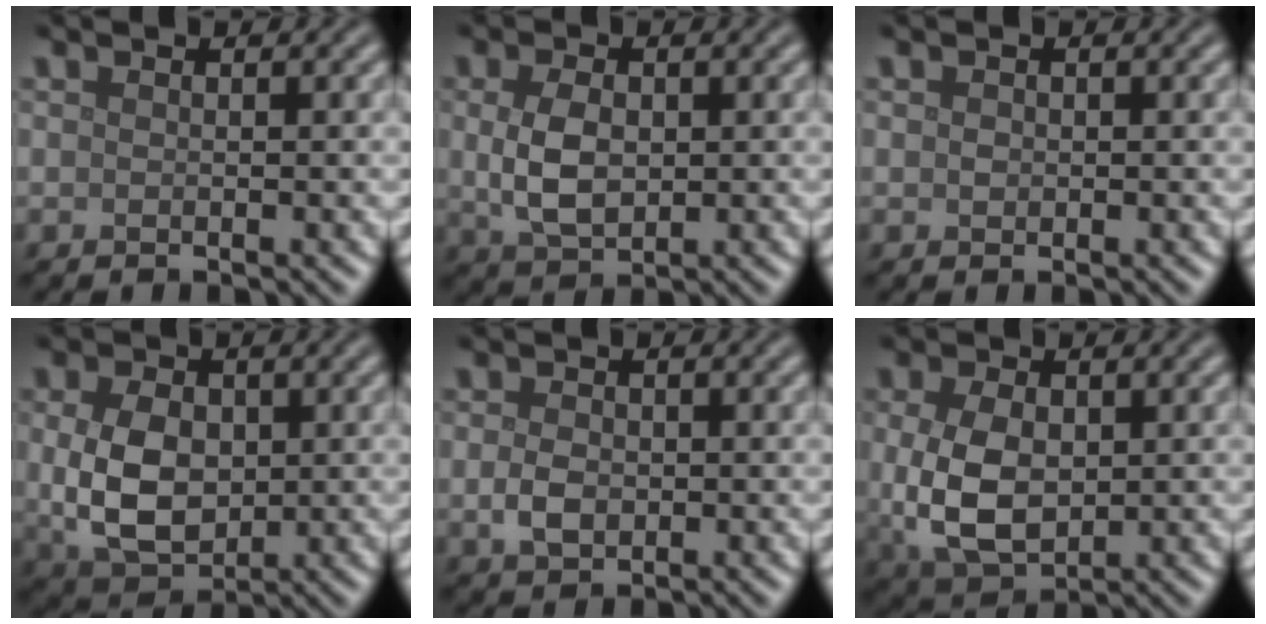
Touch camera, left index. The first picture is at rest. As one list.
[{"total": 3.9, "force": [0.2, 2.5, 3.0], "torque": [-0.069, 0.001, 0.006]}, {"total": 0.6, "force": [0.1, 0.6, 0.2], "torque": [-0.004, -0.001, 0.000]}, {"total": 6.5, "force": [0.1, 4.5, 4.6], "torque": [-0.100, -0.003, 0.005]}, {"total": 2.2, "force": [-0.2, 1.6, 1.5], "torque": [-0.032, -0.002, -0.007]}, {"total": 6.4, "force": [-0.1, 4.2, 4.9], "torque": [-0.116, -0.007, 0.005]}]